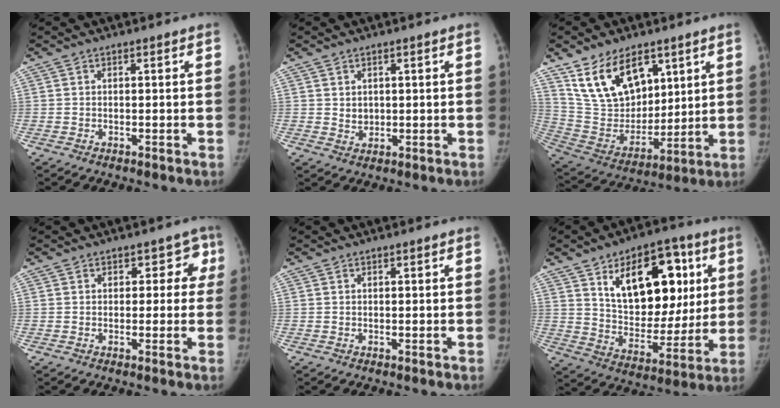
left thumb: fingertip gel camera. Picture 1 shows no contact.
{"total": 2.2, "force": [0.7, 1.8, 1.0], "torque": [-0.010, -0.008, 0.019]}
{"total": 17.4, "force": [9.8, 10.3, 10.0], "torque": [-0.134, -0.049, 0.204]}
{"total": 4.7, "force": [1.6, 3.8, 2.1], "torque": [0.032, 0.002, 0.006]}
{"total": 0.0}
{"total": 22.2, "force": [7.6, 13.2, 16.2], "torque": [-0.177, -0.023, 0.126]}